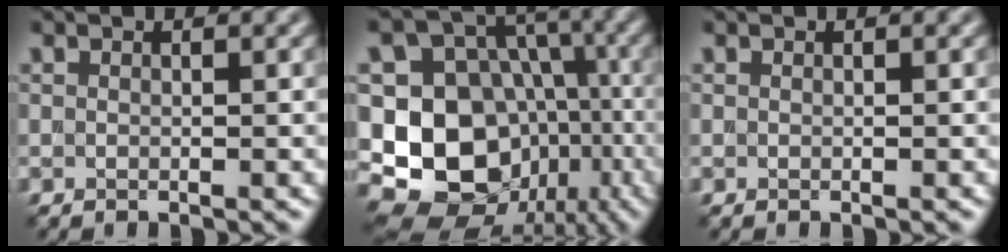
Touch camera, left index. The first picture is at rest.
{"total": 16.5, "force": [-4.5, 13.8, 7.9], "torque": [-0.149, 0.003, -0.078]}
{"total": 0.0}